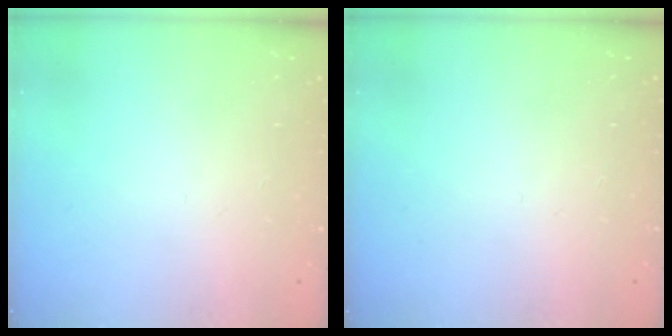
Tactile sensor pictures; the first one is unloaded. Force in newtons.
{"total": 0.0}